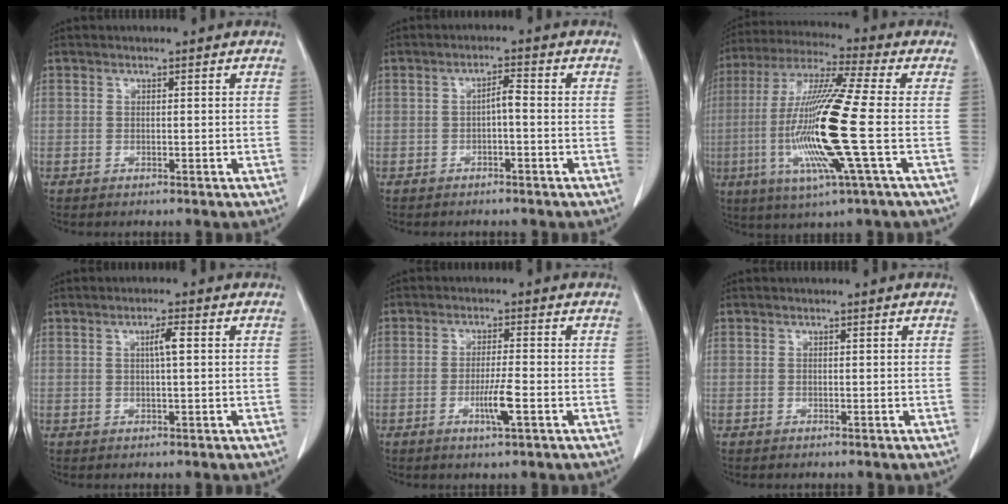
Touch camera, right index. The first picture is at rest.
{"total": 2.2, "force": [-0.5, 0.4, 2.1], "torque": [-0.034, 0.006, -0.009]}
{"total": 17.9, "force": [-3.1, -0.4, 17.6], "torque": [-0.365, -0.011, -0.068]}
{"total": 2.5, "force": [0.5, 0.1, 2.4], "torque": [-0.042, 0.002, 0.007]}
{"total": 4.6, "force": [-1.7, -0.1, 4.3], "torque": [-0.079, -0.008, -0.030]}
{"total": 0.0}